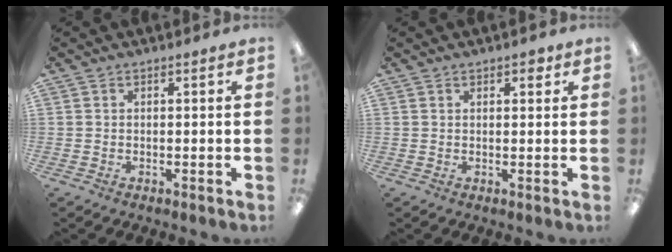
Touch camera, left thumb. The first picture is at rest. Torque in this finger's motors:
{"motor_torque": [-0.14, -0.01, -0.44, 0.28, 0.03]}